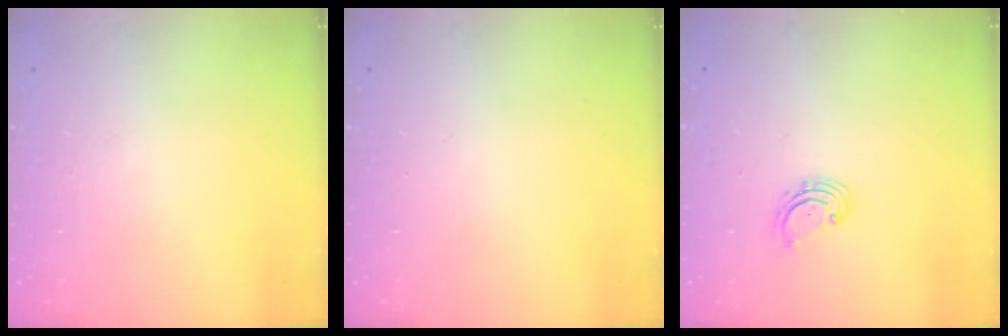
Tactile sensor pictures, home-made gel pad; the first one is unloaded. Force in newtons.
{"total": 0.0}
{"total": 2.0, "press": 1.9, "slide": 0.6}